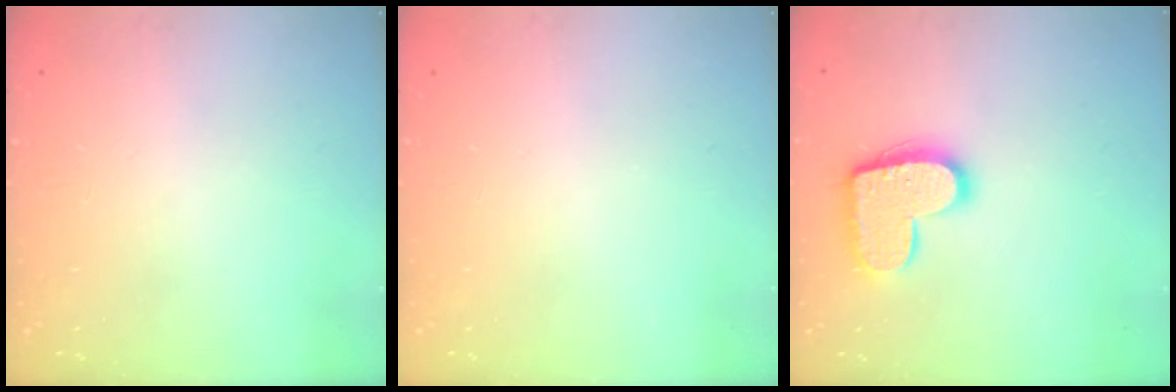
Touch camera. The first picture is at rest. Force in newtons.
{"total": 0.0}
{"total": 14.6, "press": 14.6, "slide": 0.8}